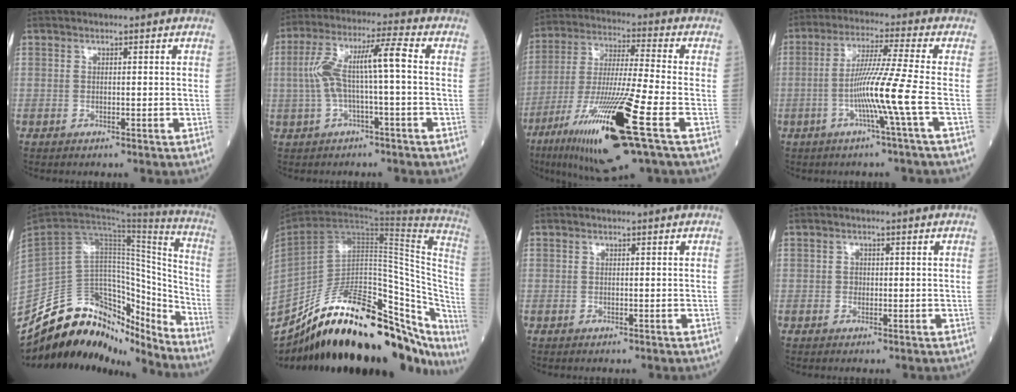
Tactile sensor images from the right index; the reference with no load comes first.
{"total": 9.4, "force": [-0.2, 1.2, 9.4], "torque": [-0.190, 0.039, -0.005]}
{"total": 19.4, "force": [-8.7, 0.6, 17.3], "torque": [-0.338, -0.044, -0.158]}
{"total": 9.0, "force": [-2.6, -2.4, 8.3], "torque": [-0.160, -0.005, -0.052]}
{"total": 22.1, "force": [-19.4, 7.2, 7.8], "torque": [-0.139, 0.057, -0.313]}
{"total": 38.2, "force": [-28.7, 12.5, 21.8], "torque": [-0.283, -0.024, -0.410]}
{"total": 0.0}
{"total": 1.0, "force": [0.0, 0.9, 0.5], "torque": [-0.006, 0.002, -0.001]}